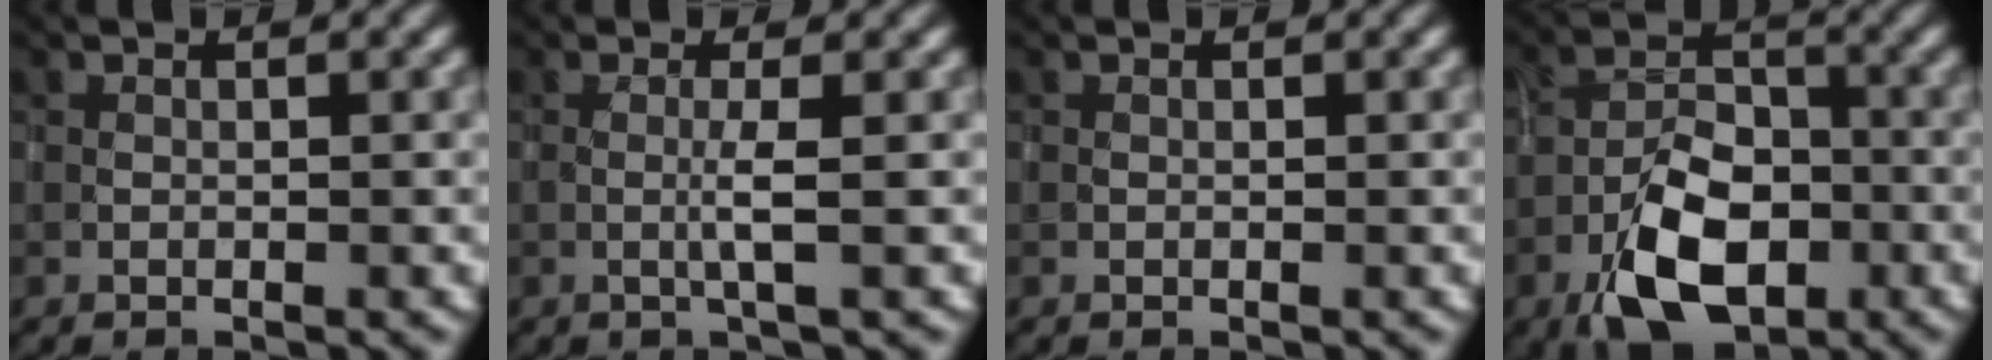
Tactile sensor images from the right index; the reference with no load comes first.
{"total": 1.7, "force": [0.0, -0.1, 1.7], "torque": [-0.037, -0.002, -0.003]}
{"total": 0.0}
{"total": 8.3, "force": [-4.0, 4.4, 5.8], "torque": [-0.108, -0.003, -0.077]}